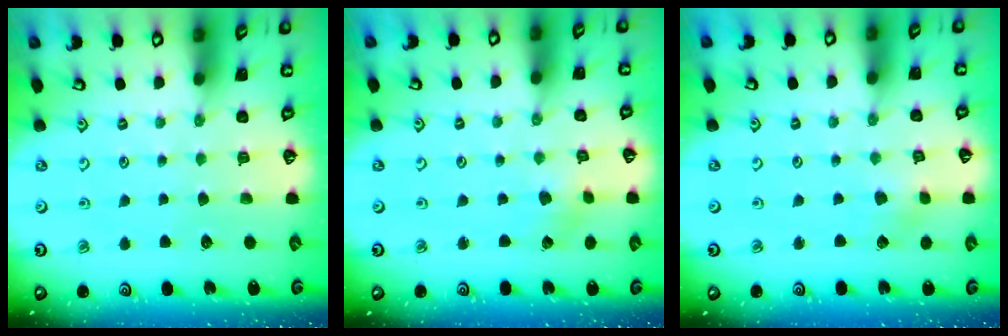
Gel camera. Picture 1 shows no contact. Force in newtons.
{"total": 1.9, "press": 1.9, "slide": 0.2}
{"total": 2.8, "press": 2.7, "slide": 0.6}